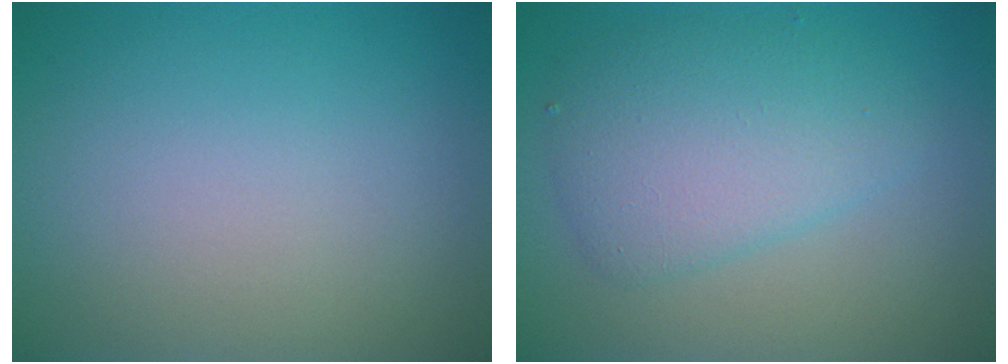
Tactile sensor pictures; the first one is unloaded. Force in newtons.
{"total": 4.6, "press": 4.6, "slide": 0.0}